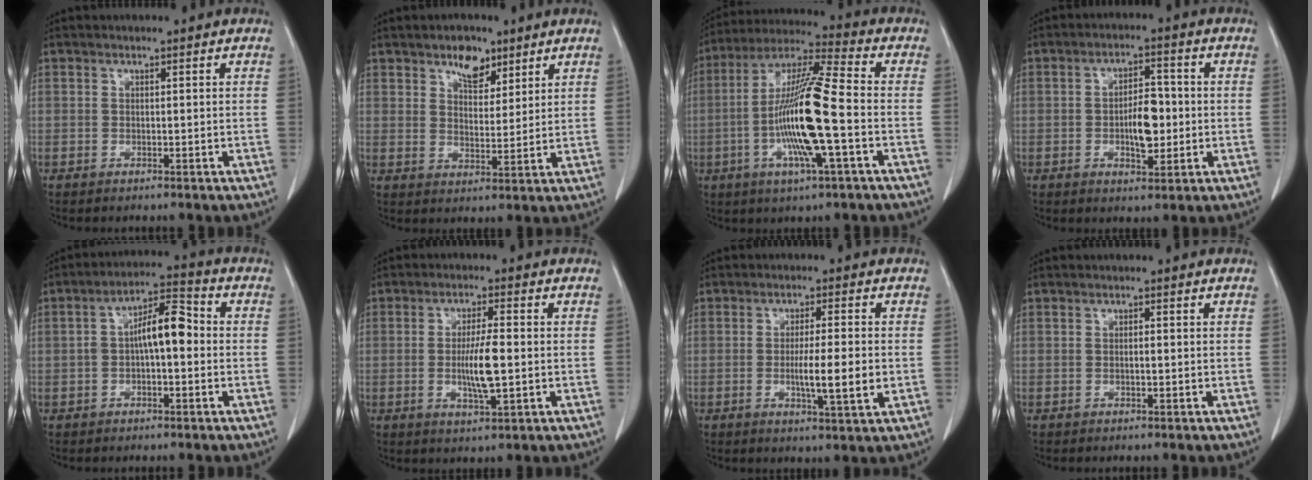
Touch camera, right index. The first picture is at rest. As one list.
[{"total": 5.7, "force": [3.8, 3.0, 2.9], "torque": [-0.043, 0.003, 0.067]}, {"total": 15.8, "force": [-3.1, 0.6, 15.5], "torque": [-0.302, -0.002, -0.065]}, {"total": 6.4, "force": [-0.7, 2.7, 5.8], "torque": [-0.099, 0.007, -0.008]}, {"total": 7.6, "force": [-0.2, 2.6, 7.2], "torque": [-0.126, 0.034, -0.006]}, {"total": 6.6, "force": [-0.8, 0.9, 6.5], "torque": [-0.122, -0.007, -0.012]}, {"total": 7.1, "force": [-1.1, 0.2, 7.0], "torque": [-0.116, -0.012, -0.019]}, {"total": 0.7, "force": [-0.1, 0.2, 0.7], "torque": [-0.013, 0.002, 0.000]}]